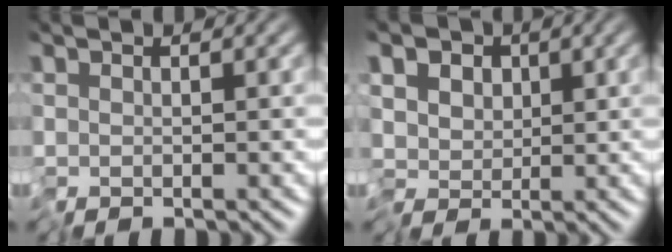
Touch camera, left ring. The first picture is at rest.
{"total": 4.4, "force": [-0.2, 3.4, 2.8], "torque": [-0.040, 0.014, -0.018]}